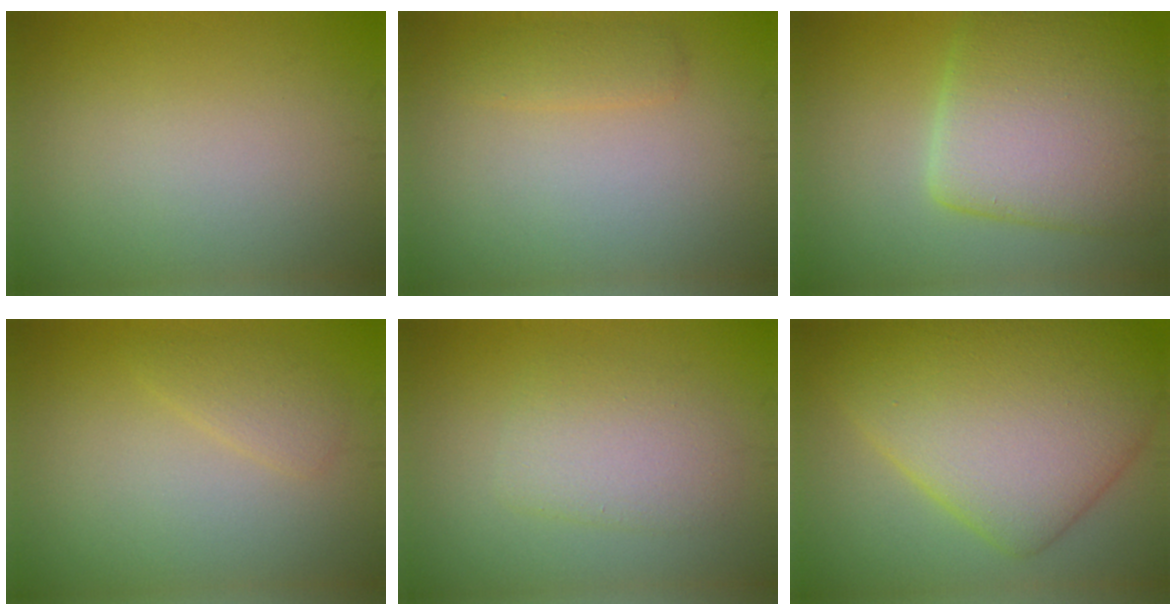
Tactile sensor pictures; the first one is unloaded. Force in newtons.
{"total": 1.5, "press": 1.5, "slide": 0.1}
{"total": 10.1, "press": 10.1, "slide": 0.4}
{"total": 1.6, "press": 1.6, "slide": 0.2}
{"total": 3.6, "press": 3.6, "slide": 0.2}
{"total": 12.4, "press": 12.4, "slide": 0.2}